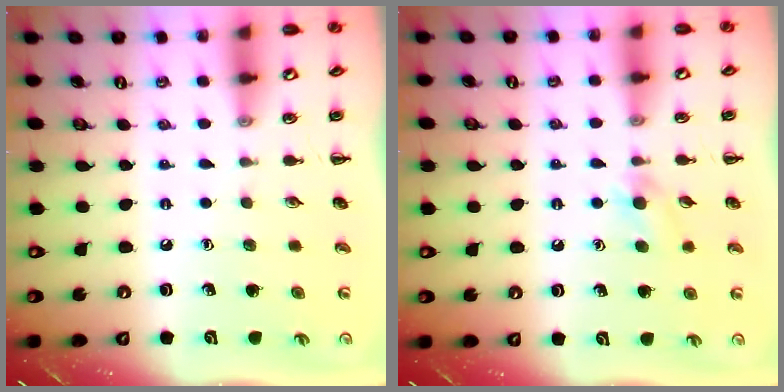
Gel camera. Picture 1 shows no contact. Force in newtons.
{"total": 4.6, "press": 4.2, "slide": 1.9}